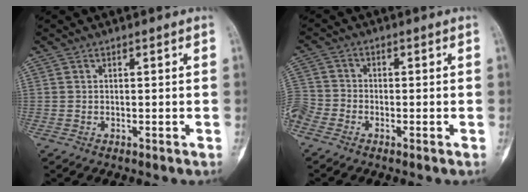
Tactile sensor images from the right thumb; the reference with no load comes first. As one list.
[{"total": 6.2, "force": [-3.7, 4.3, 2.6], "torque": [-0.072, 0.010, -0.083]}]